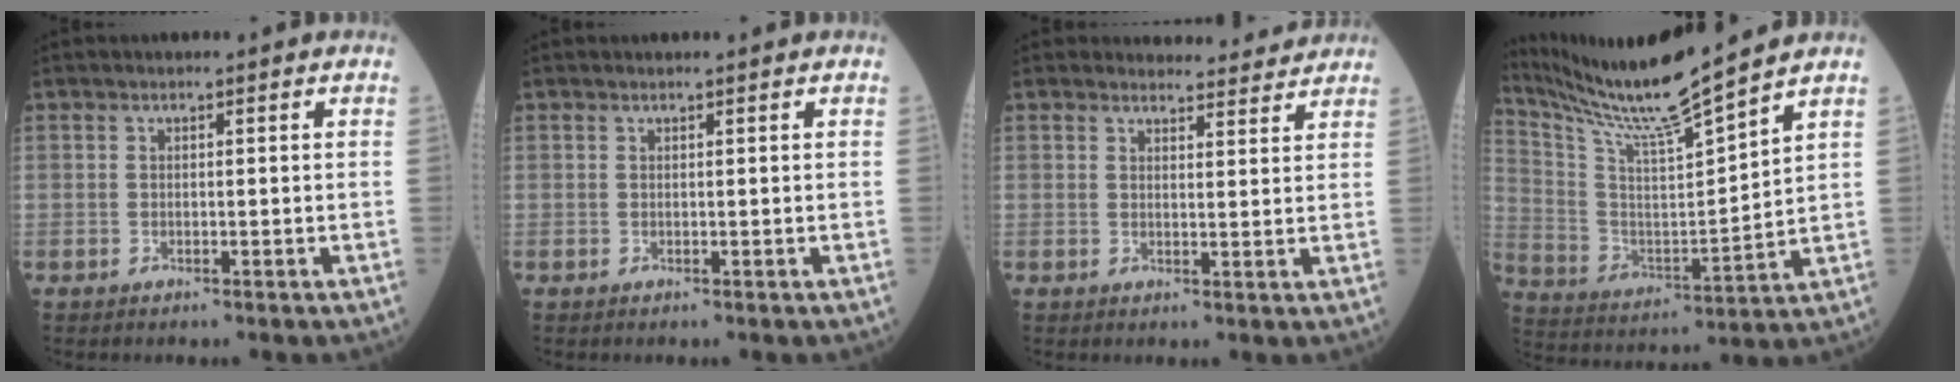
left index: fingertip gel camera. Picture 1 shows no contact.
{"total": 0.5, "force": [0.5, 0.0, 0.1], "torque": [-0.005, 0.001, 0.008]}
{"total": 5.9, "force": [5.8, 1.3, 0.1], "torque": [0.005, -0.001, 0.060]}
{"total": 14.9, "force": [13.4, -2.0, 6.1], "torque": [-0.136, -0.014, 0.255]}